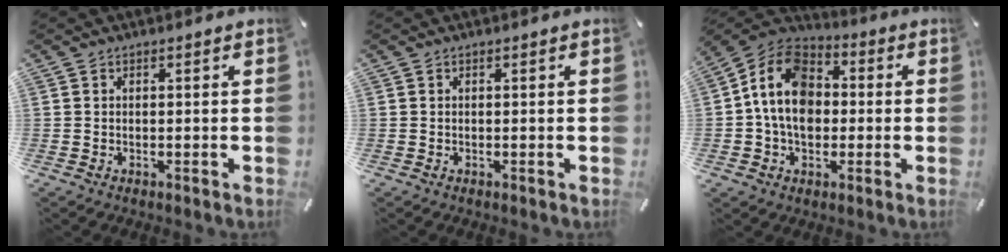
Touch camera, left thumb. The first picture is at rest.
{"total": 0.0}
{"total": 12.9, "force": [-1.2, 10.1, 7.9], "torque": [-0.163, 0.020, -0.026]}